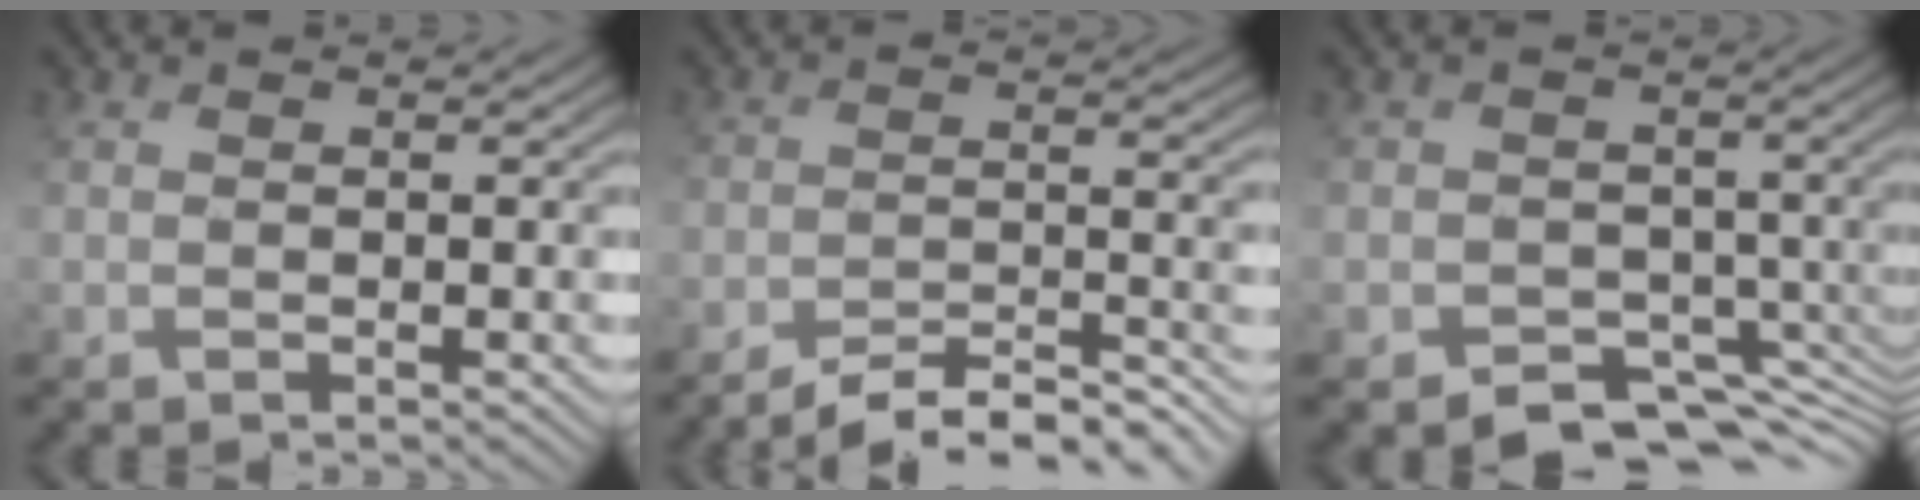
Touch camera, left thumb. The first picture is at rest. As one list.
[{"total": 7.3, "force": [-6.9, 0.9, 2.1], "torque": [-0.024, 0.001, -0.109]}, {"total": 5.9, "force": [-3.4, 4.4, 1.8], "torque": [-0.017, -0.036, -0.056]}]